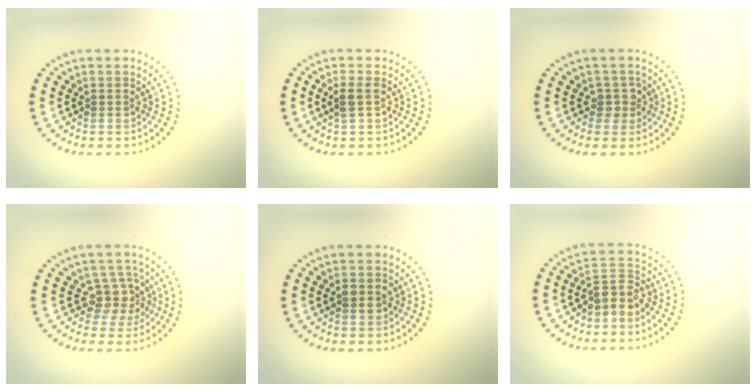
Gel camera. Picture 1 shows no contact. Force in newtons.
{"total": 1.6, "press": 1.4, "slide": 0.7}
{"total": 1.5, "press": 1.2, "slide": 0.9}
{"total": 3.0, "press": 2.3, "slide": 1.9}
{"total": 2.0, "press": 2.0, "slide": 0.1}
{"total": 2.4, "press": 2.0, "slide": 1.4}